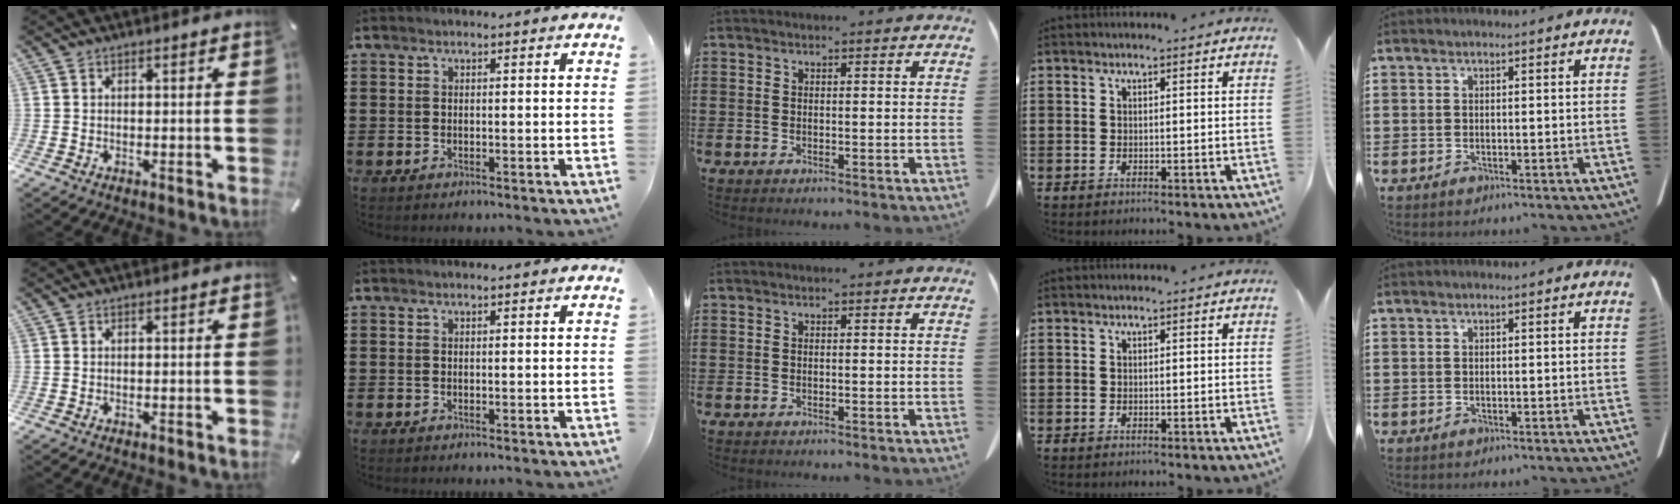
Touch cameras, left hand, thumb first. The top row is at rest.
{}